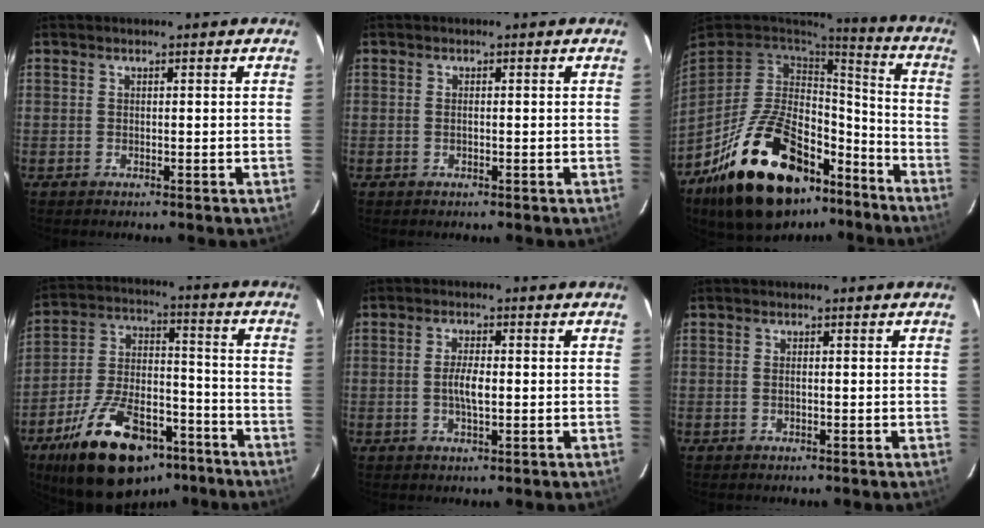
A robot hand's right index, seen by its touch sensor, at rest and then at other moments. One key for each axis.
{"total": 0.7, "fx": 0.0, "fy": 0.2, "fz": 0.6, "tx": -0.013, "ty": 0.001, "tz": -0.002}
{"total": 28.4, "fx": -17.1, "fy": 14.7, "fz": 17.3, "tx": -0.329, "ty": 0.011, "tz": -0.248}
{"total": 23.5, "fx": -14.9, "fy": 11.1, "fz": 14.4, "tx": -0.266, "ty": 0.002, "tz": -0.230}
{"total": 3.7, "fx": -0.4, "fy": 1.1, "fz": 3.6, "tx": -0.067, "ty": 0.001, "tz": -0.005}
{"total": 0.9, "fx": -0.1, "fy": 0.4, "fz": 0.8, "tx": -0.017, "ty": 0.001, "tz": -0.003}